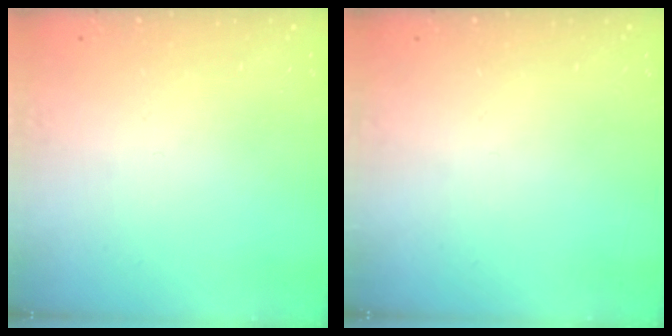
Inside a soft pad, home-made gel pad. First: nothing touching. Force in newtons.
{"total": 0.0}